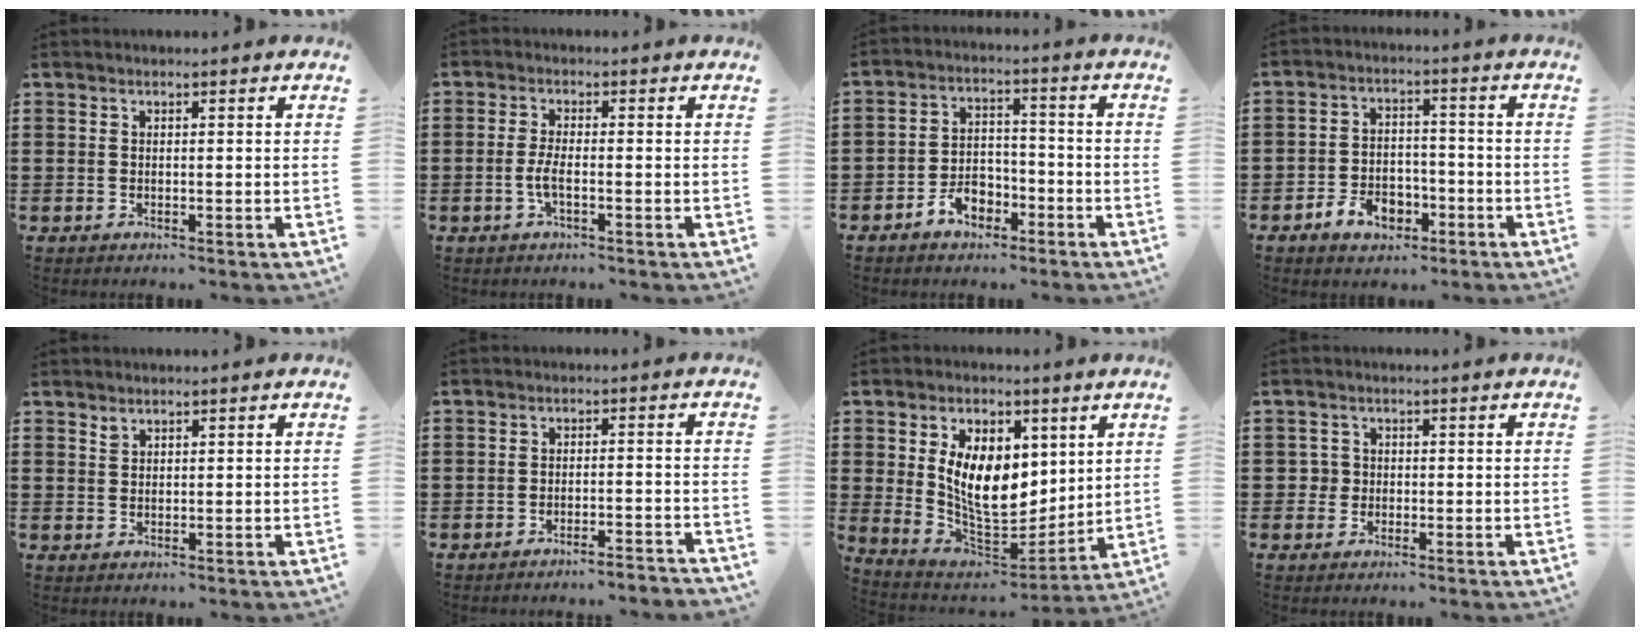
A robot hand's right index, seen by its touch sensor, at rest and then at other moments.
{"total": 2.9, "force": [-0.9, 0.4, 2.7], "torque": [-0.070, -0.009, -0.024]}
{"total": 4.8, "force": [-2.9, 3.2, 2.1], "torque": [-0.036, 0.008, -0.059]}
{"total": 5.3, "force": [-2.9, 3.6, 2.6], "torque": [-0.051, 0.012, -0.055]}
{"total": 1.3, "force": [1.2, 0.5, 0.1], "torque": [-0.004, 0.001, 0.023]}
{"total": 2.5, "force": [-2.4, -0.2, 0.4], "torque": [-0.010, 0.000, -0.052]}
{"total": 9.9, "force": [2.5, 6.3, 7.2], "torque": [-0.145, -0.007, 0.042]}
{"total": 2.0, "force": [-0.1, 2.0, 0.5], "torque": [-0.017, 0.008, -0.004]}